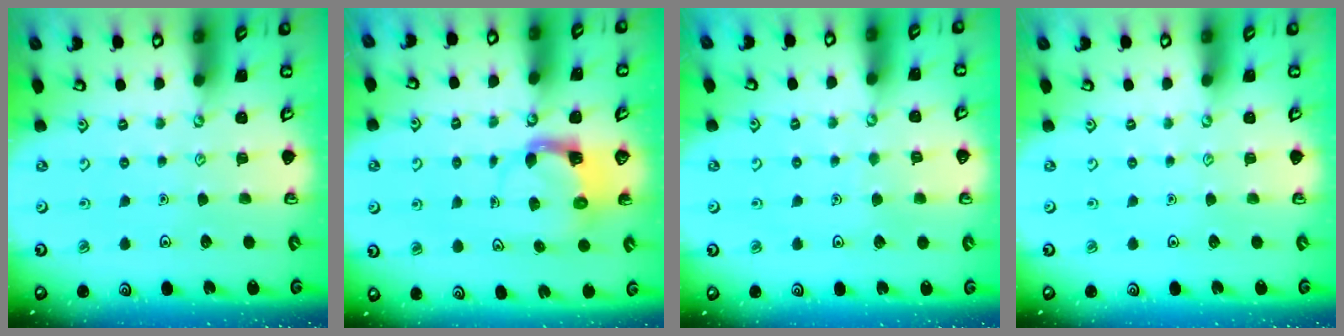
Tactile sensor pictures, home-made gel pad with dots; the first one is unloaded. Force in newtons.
{"total": 3.7, "press": 3.7, "slide": 0.6}
{"total": 2.9, "press": 2.9, "slide": 0.3}
{"total": 0.0}